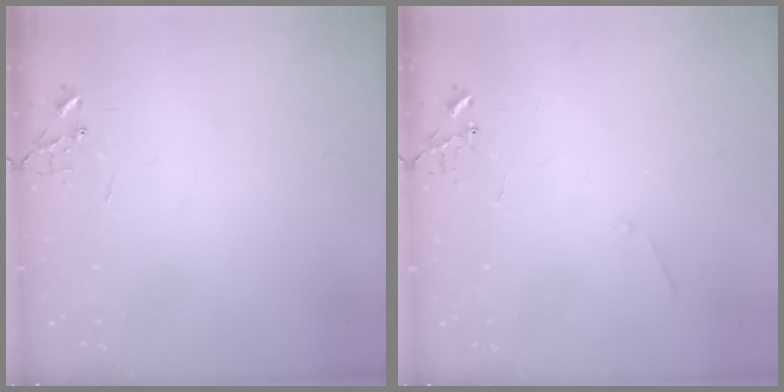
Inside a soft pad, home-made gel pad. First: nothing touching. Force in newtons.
{"total": 5.9, "press": 5.9, "slide": 0.4}